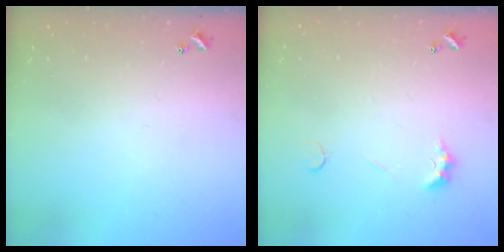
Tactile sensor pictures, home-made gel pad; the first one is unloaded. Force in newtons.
{"total": 2.5, "press": 2.4, "slide": 0.7}